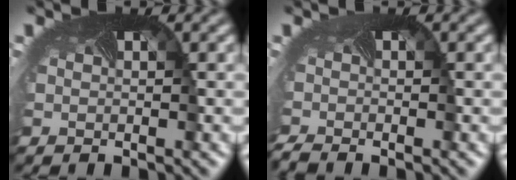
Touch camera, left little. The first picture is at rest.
{"total": 1.9, "force": [-1.8, -0.1, 0.5], "torque": [-0.018, -0.014, -0.038]}